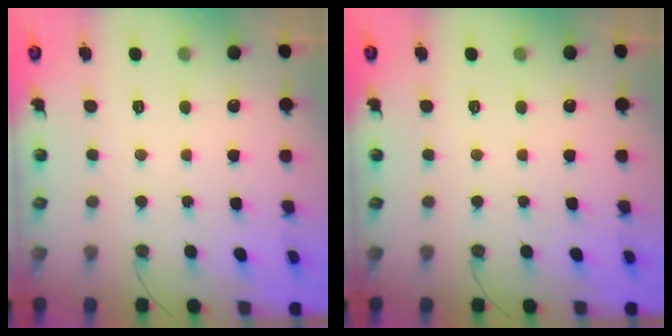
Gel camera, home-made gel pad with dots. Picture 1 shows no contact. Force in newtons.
{"total": 0.0}